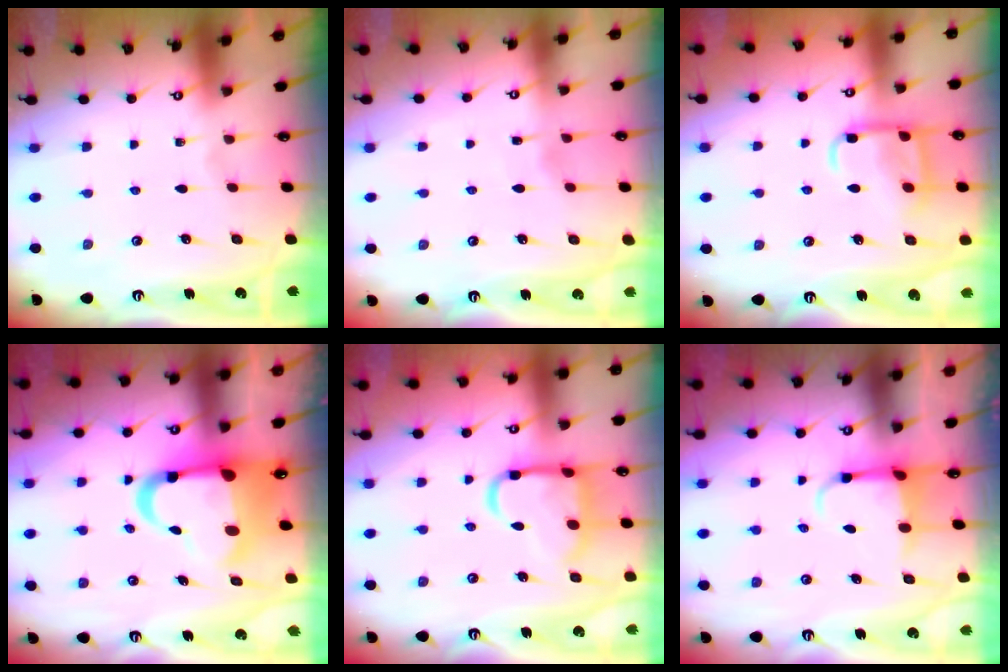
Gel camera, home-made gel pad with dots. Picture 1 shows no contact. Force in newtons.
{"total": 3.2, "press": 3.2, "slide": 0.5}
{"total": 11.6, "press": 11.6, "slide": 1.1}
{"total": 11.6, "press": 11.4, "slide": 2.2}
{"total": 14.1, "press": 14.1, "slide": 1.6}
{"total": 3.9, "press": 3.7, "slide": 1.1}